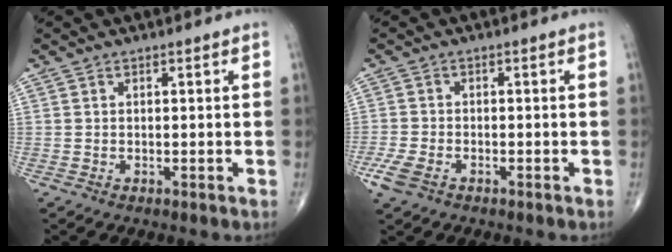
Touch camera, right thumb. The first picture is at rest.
{"total": 4.3, "force": [-2.4, 2.3, 2.7], "torque": [-0.070, 0.002, -0.046]}